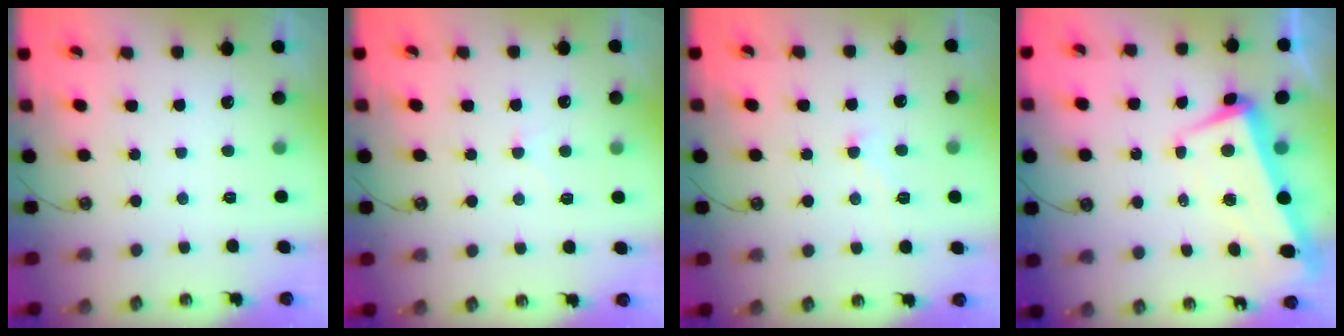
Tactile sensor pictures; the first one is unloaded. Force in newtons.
{"total": 0.5, "press": 0.3, "slide": 0.4}
{"total": 0.8, "press": 0.5, "slide": 0.6}
{"total": 2.1, "press": 0.4, "slide": 2.1}